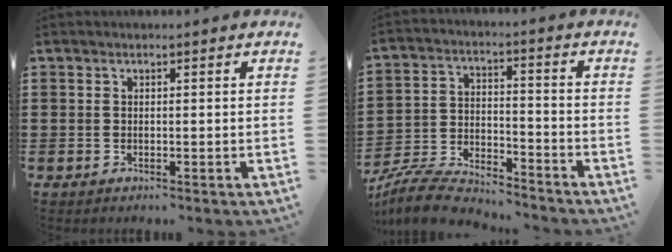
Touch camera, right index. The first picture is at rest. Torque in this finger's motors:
{"motor_torque": [-1.01, 1.03, -1.05, -0.21]}